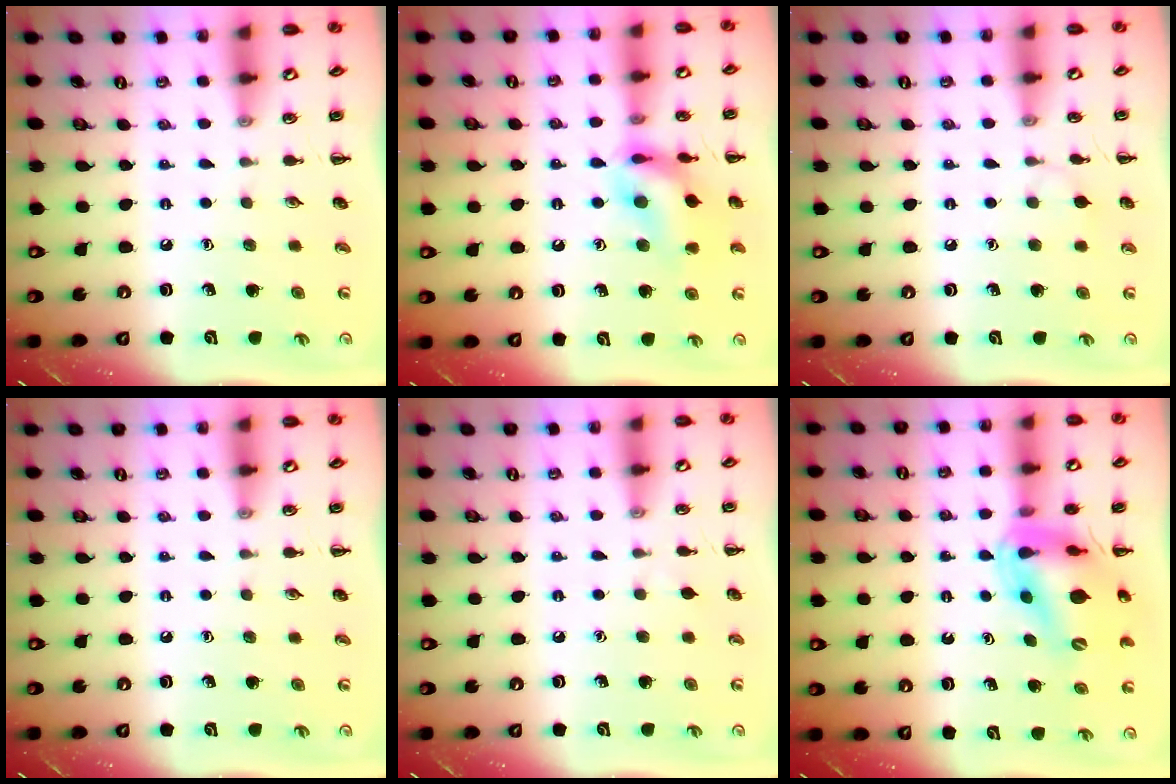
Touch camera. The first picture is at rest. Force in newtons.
{"total": 14.0, "press": 13.9, "slide": 1.5}
{"total": 5.1, "press": 4.9, "slide": 1.4}
{"total": 0.0}
{"total": 2.3, "press": 2.0, "slide": 1.0}
{"total": 14.8, "press": 14.0, "slide": 4.6}